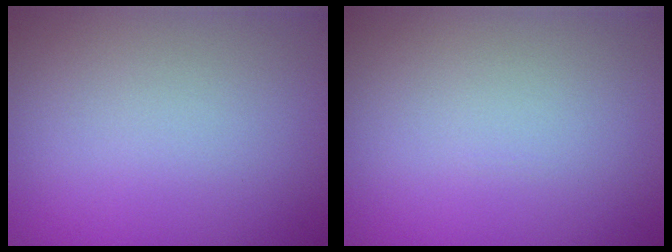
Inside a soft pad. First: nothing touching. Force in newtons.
{"total": 0.0}